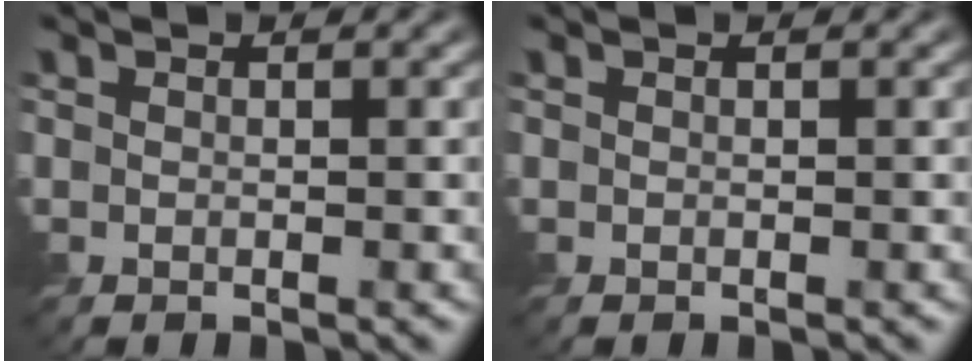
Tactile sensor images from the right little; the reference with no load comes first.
{"total": 0.0}